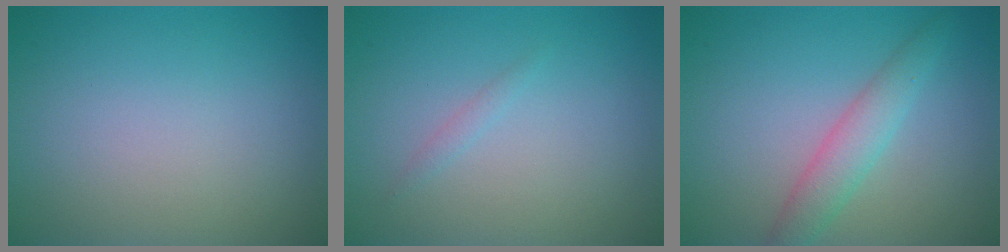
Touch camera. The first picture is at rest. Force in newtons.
{"total": 0.6, "press": 0.6, "slide": 0.0}
{"total": 2.9, "press": 2.9, "slide": 0.1}